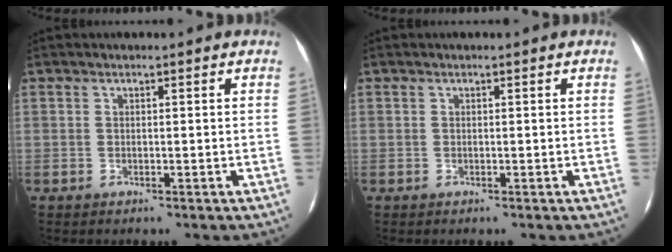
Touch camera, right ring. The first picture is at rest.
{"total": 0.0}